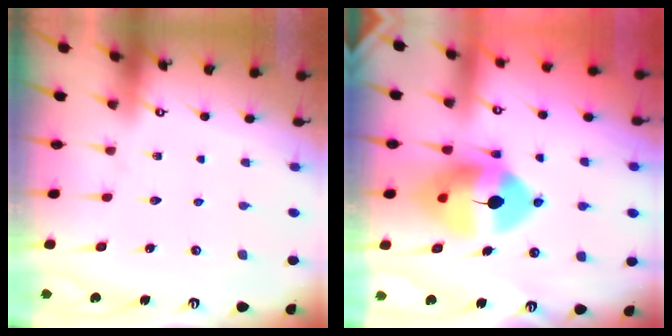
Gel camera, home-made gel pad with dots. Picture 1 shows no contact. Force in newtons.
{"total": 13.7, "press": 13.5, "slide": 2.1}